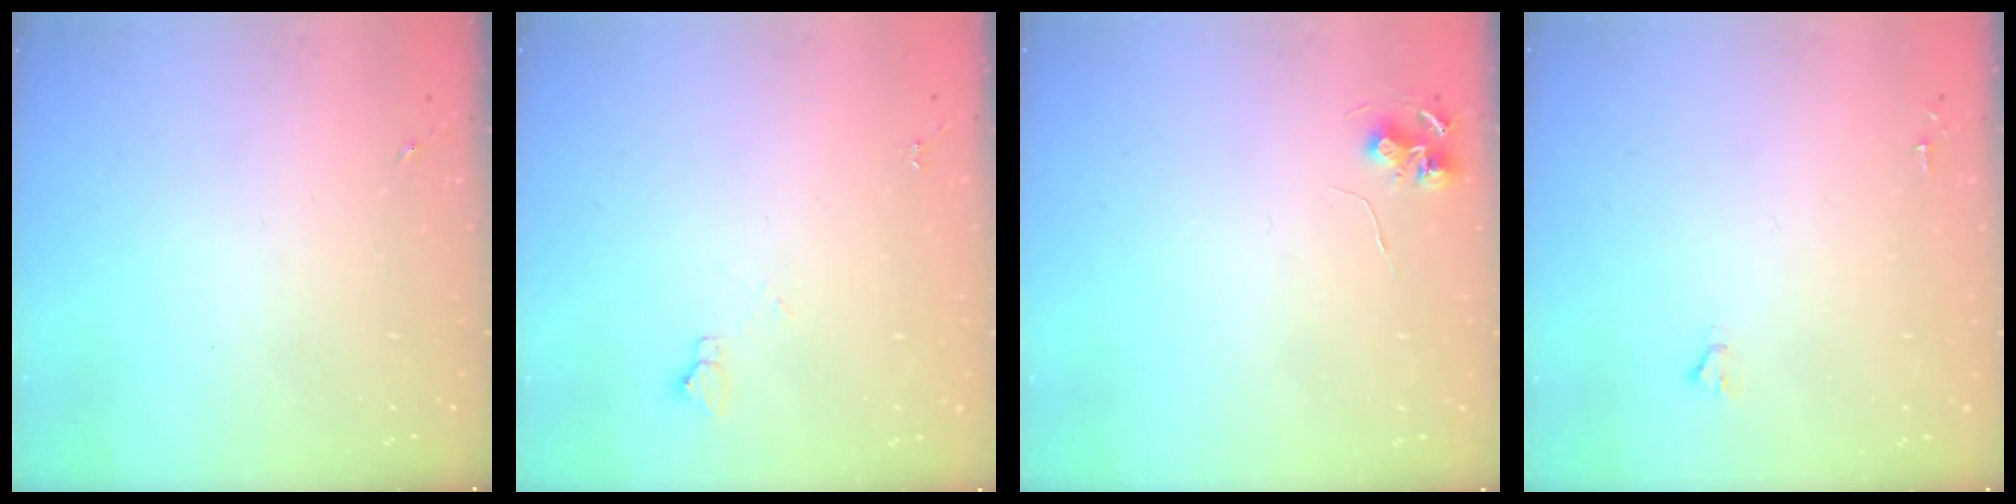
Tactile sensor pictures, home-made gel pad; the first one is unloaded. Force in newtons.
{"total": 3.5, "press": 3.5, "slide": 0.4}
{"total": 6.0, "press": 6.0, "slide": 0.4}
{"total": 1.6, "press": 1.6, "slide": 0.1}